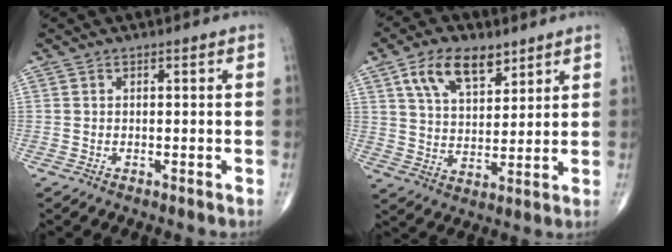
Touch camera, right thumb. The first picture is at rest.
{"total": 11.2, "force": [6.3, 6.0, 7.1], "torque": [-0.107, -0.026, 0.118]}